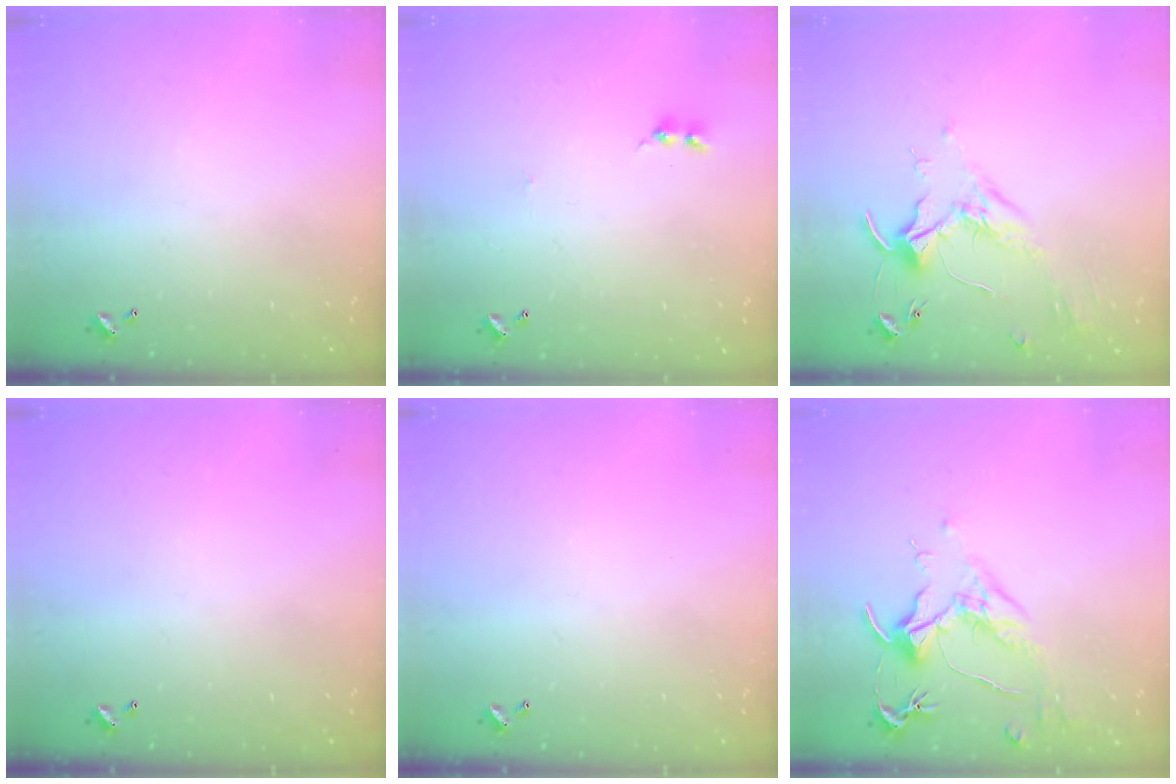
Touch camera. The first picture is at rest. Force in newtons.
{"total": 0.0}
{"total": 1.7, "press": 1.7, "slide": 0.4}
{"total": 0.0}
{"total": 0.0}
{"total": 1.8, "press": 1.5, "slide": 0.9}